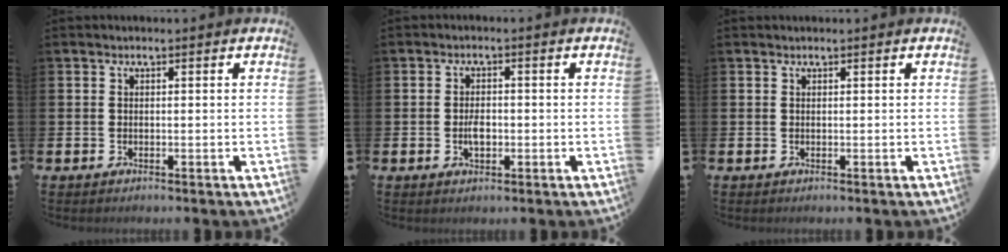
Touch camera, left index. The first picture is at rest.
{"total": 2.4, "force": [-0.3, 1.3, 2.0], "torque": [-0.029, 0.000, -0.009]}
{"total": 0.0}